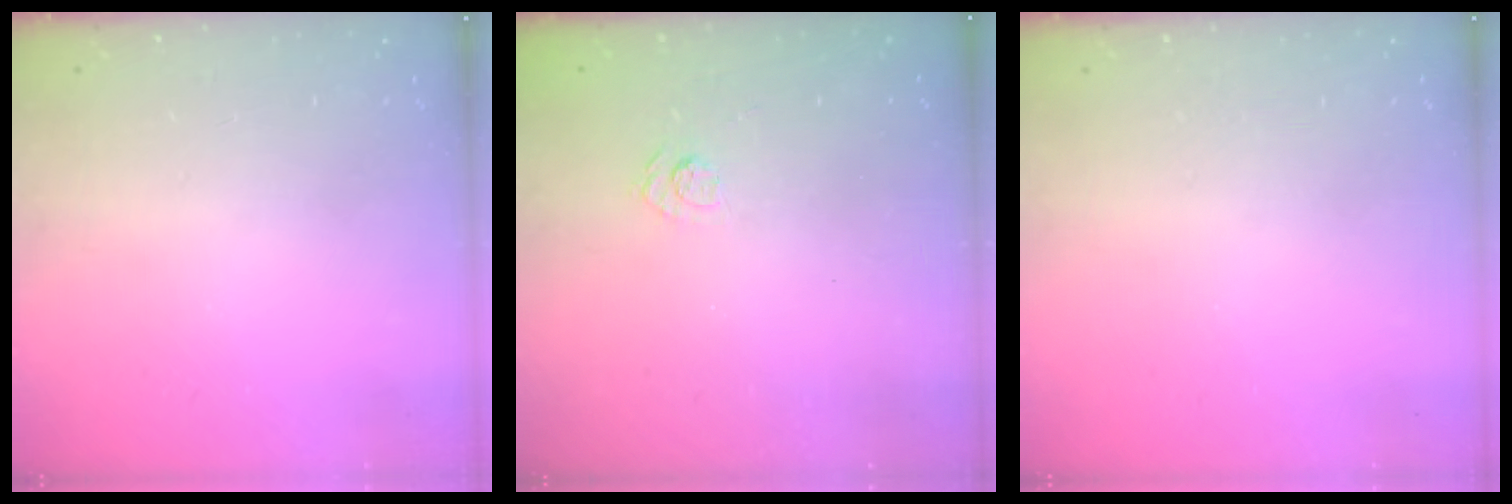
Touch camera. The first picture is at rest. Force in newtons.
{"total": 3.9, "press": 3.6, "slide": 1.4}
{"total": 0.0}